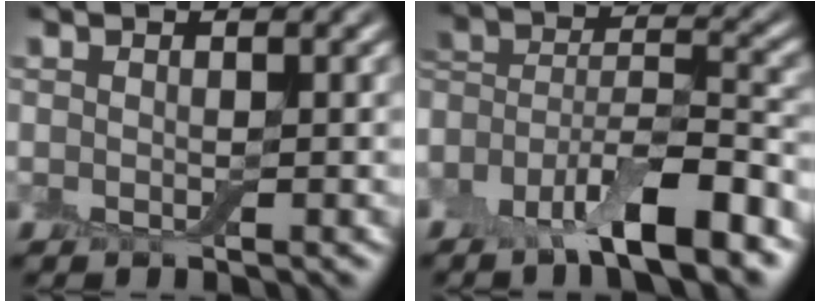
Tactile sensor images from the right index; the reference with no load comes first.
{"total": 8.8, "force": [-5.8, 2.8, 6.0], "torque": [-0.099, 0.001, -0.110]}